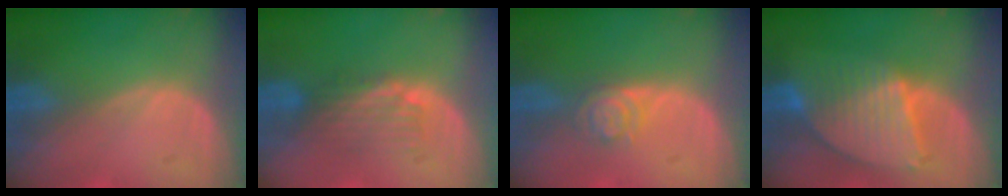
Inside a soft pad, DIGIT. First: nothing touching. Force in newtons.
{"total": 4.7, "press": 4.0, "slide": 2.5}
{"total": 3.9, "press": 3.5, "slide": 1.8}
{"total": 8.5, "press": 7.4, "slide": 4.1}